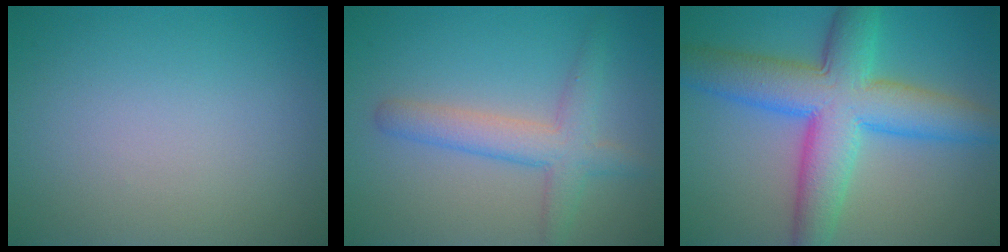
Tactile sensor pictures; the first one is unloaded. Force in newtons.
{"total": 3.9, "press": 3.9, "slide": 0.1}
{"total": 9.8, "press": 9.8, "slide": 0.3}